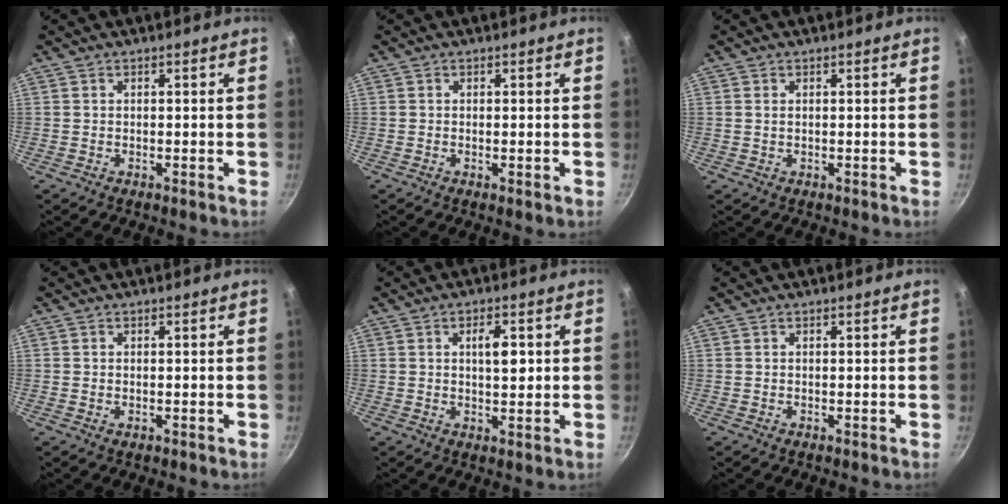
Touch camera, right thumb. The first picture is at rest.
{"total": 0.7, "force": [-0.1, 0.1, 0.7], "torque": [-0.012, -0.002, -0.002]}
{"total": 0.7, "force": [0.2, 0.4, 0.5], "torque": [-0.009, 0.001, 0.003]}
{"total": 0.6, "force": [-0.1, 0.3, 0.4], "torque": [-0.006, 0.001, -0.002]}
{"total": 4.4, "force": [0.8, 1.9, 3.9], "torque": [-0.051, -0.007, 0.010]}
{"total": 0.0}